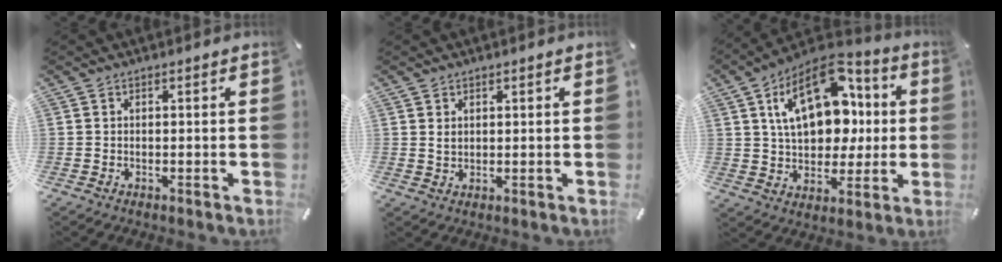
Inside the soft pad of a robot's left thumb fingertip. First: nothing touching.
{"total": 1.8, "force": [1.0, 1.4, 0.7], "torque": [-0.014, 0.003, 0.018]}
{"total": 20.7, "force": [5.6, 13.9, 14.2], "torque": [-0.235, -0.015, 0.100]}